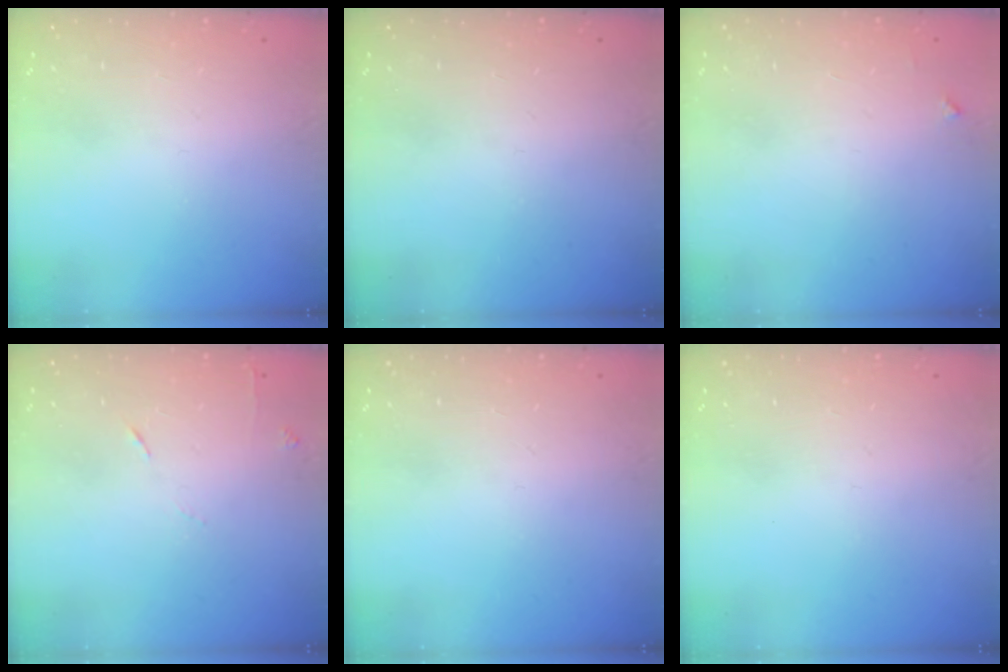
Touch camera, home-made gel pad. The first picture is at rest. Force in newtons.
{"total": 0.0}
{"total": 3.3, "press": 3.3, "slide": 0.4}
{"total": 6.6, "press": 6.6, "slide": 0.8}
{"total": 0.0}
{"total": 0.0}